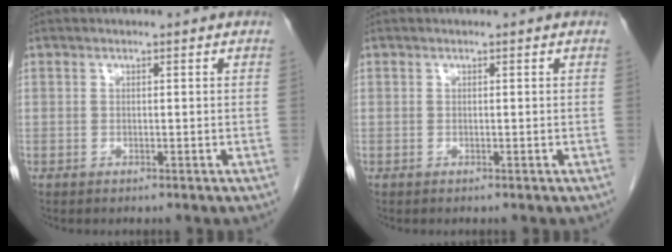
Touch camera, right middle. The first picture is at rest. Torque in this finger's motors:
{"motor_torque": [-0.24, 0.08, -0.02, -0.01]}